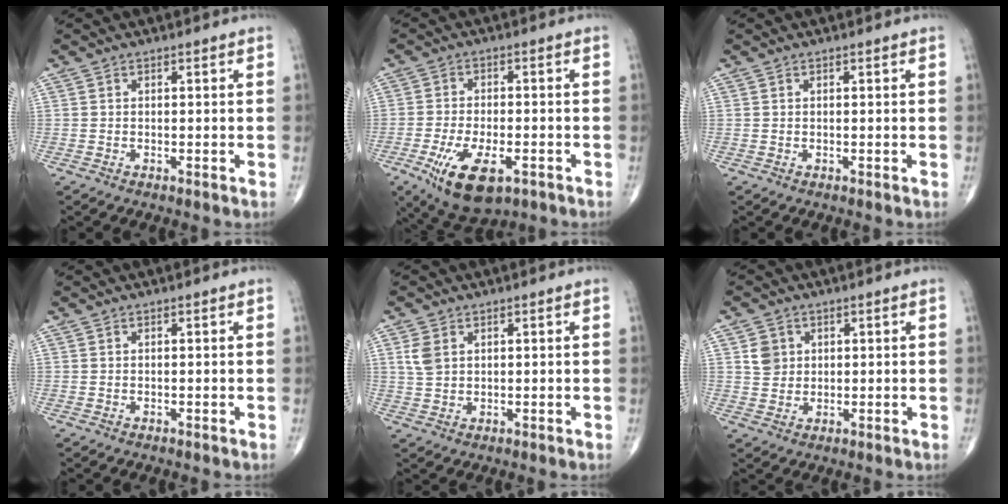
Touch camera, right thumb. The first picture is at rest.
{"total": 12.1, "force": [-5.5, 5.6, 9.3], "torque": [-0.164, 0.005, -0.082]}
{"total": 0.0}
{"total": 0.0}
{"total": 3.6, "force": [1.3, 2.5, 2.2], "torque": [-0.044, 0.001, 0.031]}
{"total": 4.0, "force": [1.3, 3.5, 1.3], "torque": [-0.008, -0.004, 0.024]}